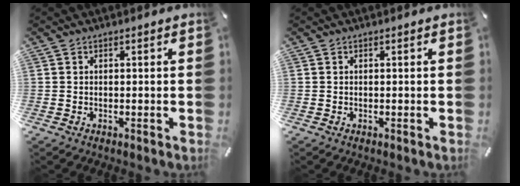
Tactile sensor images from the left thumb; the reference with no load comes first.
{"total": 0.0}